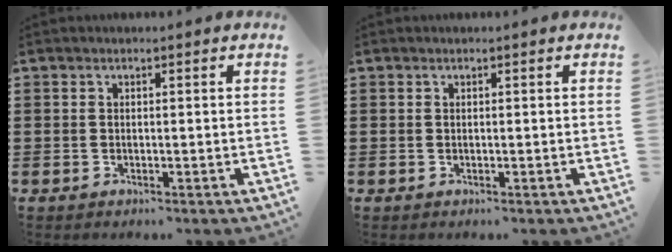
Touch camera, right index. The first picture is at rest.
{"total": 0.0}